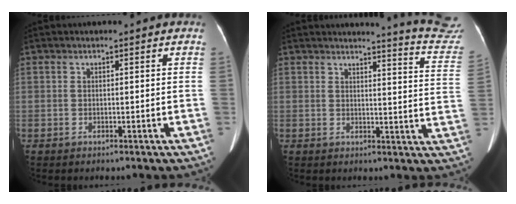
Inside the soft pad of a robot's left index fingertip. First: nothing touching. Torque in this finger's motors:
{"motor_torque": [0.18, -0.73, 0.00, 0.00]}